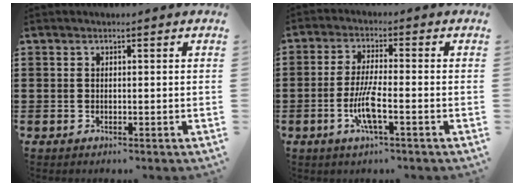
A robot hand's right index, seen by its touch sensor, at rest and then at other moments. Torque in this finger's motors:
{"motor_torque": [2.14, 0.00, 0.51, 0.19]}